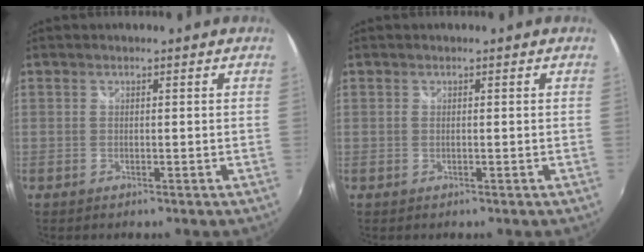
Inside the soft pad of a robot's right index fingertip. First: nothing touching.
{"total": 0.0}